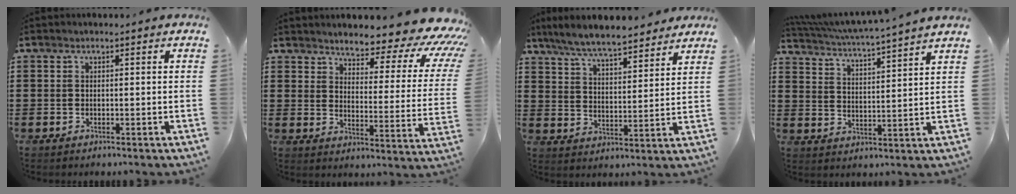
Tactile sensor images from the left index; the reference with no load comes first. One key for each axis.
{"total": 6.2, "fx": 5.3, "fy": 0.9, "fz": 3.2, "tx": -0.063, "ty": -0.051, "tz": 0.083}
{"total": 6.9, "fx": 6.4, "fy": 0.5, "fz": 2.6, "tx": -0.075, "ty": -0.031, "tz": 0.113}
{"total": 4.3, "fx": 3.9, "fy": -1.0, "fz": 1.5, "tx": -0.047, "ty": -0.035, "tz": 0.061}